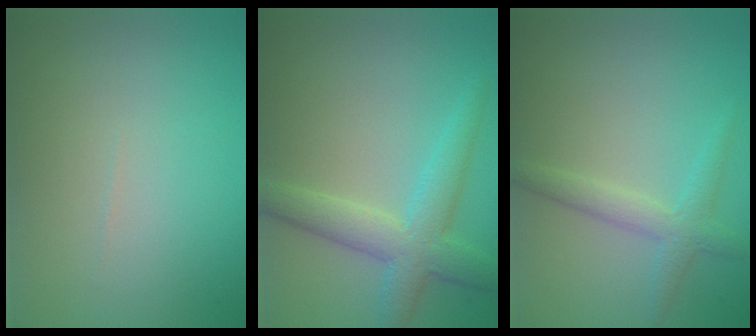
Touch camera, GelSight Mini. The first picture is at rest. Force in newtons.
{"total": 4.6, "press": 4.6, "slide": 0.0}
{"total": 2.4, "press": 2.4, "slide": 0.1}